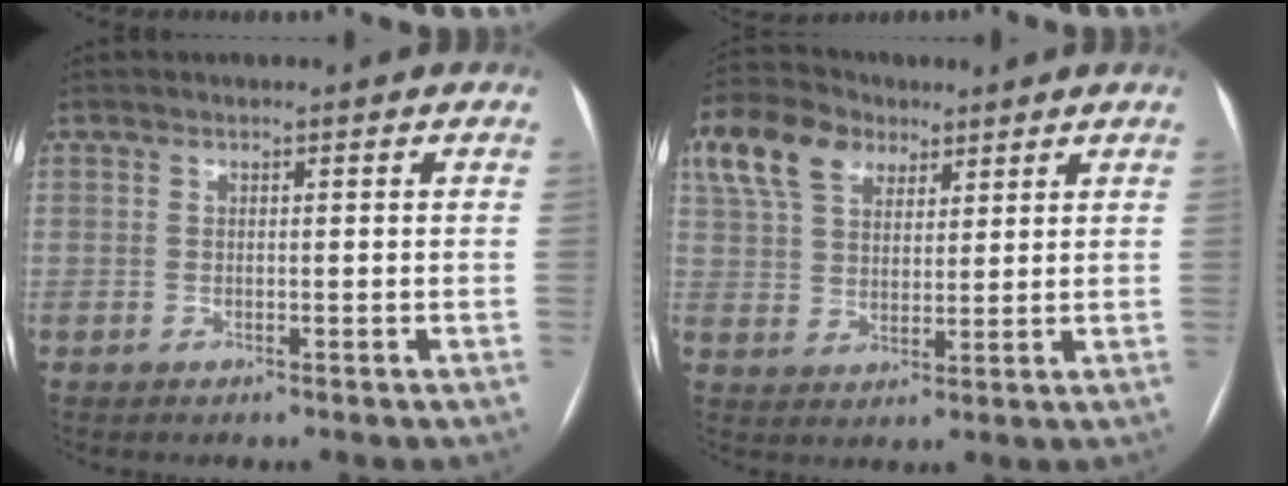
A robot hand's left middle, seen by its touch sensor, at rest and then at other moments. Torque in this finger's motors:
{"motor_torque": [1.15, -0.99, 0.28, 0.14]}